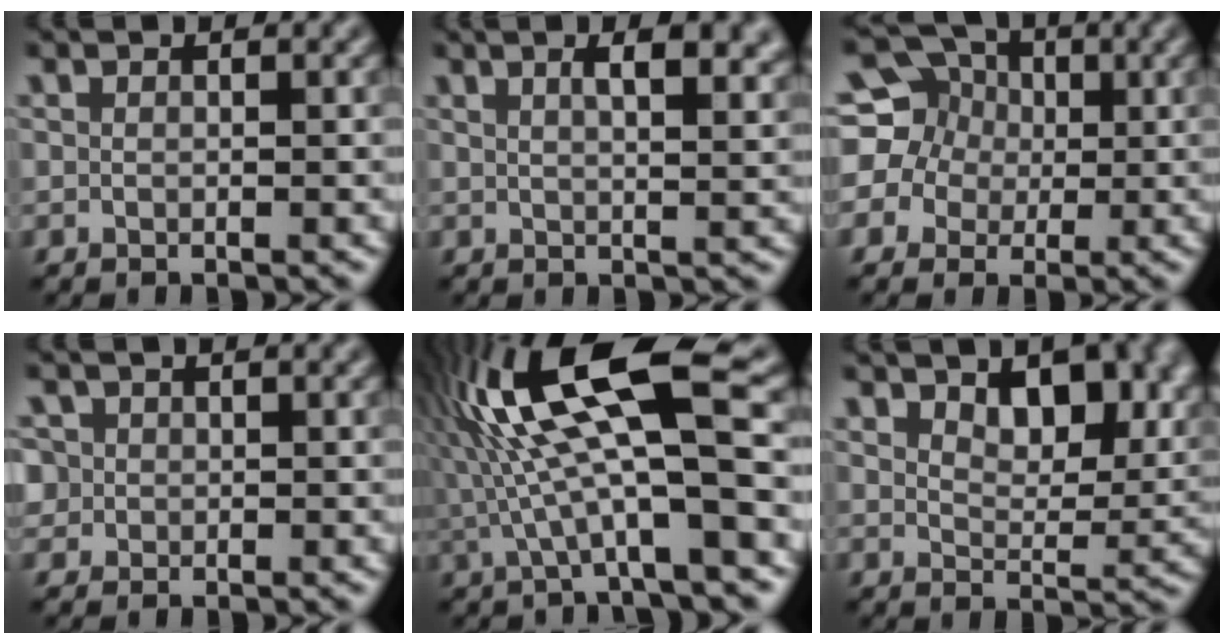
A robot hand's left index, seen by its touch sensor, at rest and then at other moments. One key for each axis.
{"total": 6.6, "fx": 3.1, "fy": 2.9, "fz": 5.1, "tx": -0.034, "ty": 0.027, "tz": 0.020}
{"total": 9.4, "fx": 2.3, "fy": 8.4, "fz": 3.5, "tx": -0.097, "ty": 0.040, "tz": 0.026}
{"total": 2.3, "fx": 0.5, "fy": 2.2, "fz": 0.6, "tx": -0.015, "ty": 0.007, "tz": 0.012}
{"total": 12.0, "fx": 1.1, "fy": 2.6, "fz": 11.7, "tx": -0.224, "ty": 0.020, "tz": 0.021}
{"total": 6.2, "fx": 3.3, "fy": 3.2, "fz": 4.2, "tx": -0.070, "ty": -0.010, "tz": 0.051}